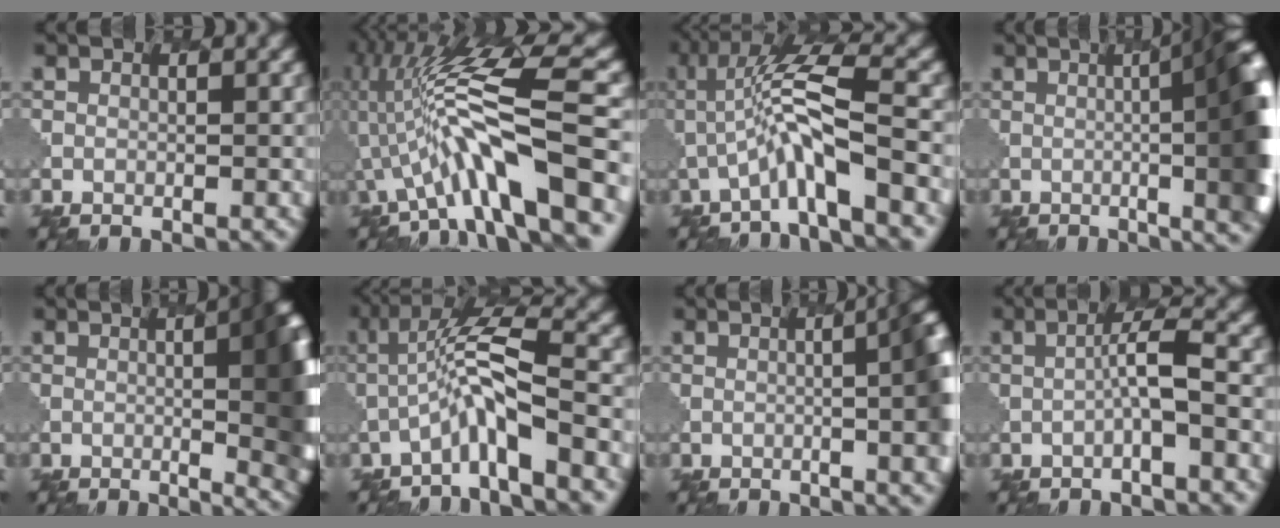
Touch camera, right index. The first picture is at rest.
{"total": 10.9, "force": [-2.8, 2.3, 10.3], "torque": [-0.189, 0.028, -0.056]}
{"total": 5.6, "force": [-1.5, 0.4, 5.4], "torque": [-0.108, 0.016, -0.040]}
{"total": 13.1, "force": [0.3, 4.0, 12.5], "torque": [-0.093, 0.016, -0.001]}
{"total": 12.5, "force": [0.6, 4.2, 11.7], "torque": [-0.077, 0.013, -0.002]}
{"total": 5.0, "force": [-2.0, 0.3, 4.6], "torque": [-0.087, 0.019, -0.052]}
{"total": 10.2, "force": [-0.1, 3.6, 9.5], "torque": [-0.058, 0.013, -0.011]}
{"total": 2.4, "force": [-0.3, -0.3, 2.3], "torque": [-0.044, 0.014, -0.017]}